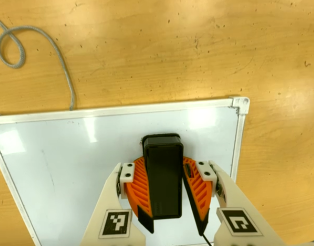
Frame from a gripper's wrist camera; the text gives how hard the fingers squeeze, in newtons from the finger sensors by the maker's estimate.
{"total": 15.1, "left": 18.0, "right": 12.2}